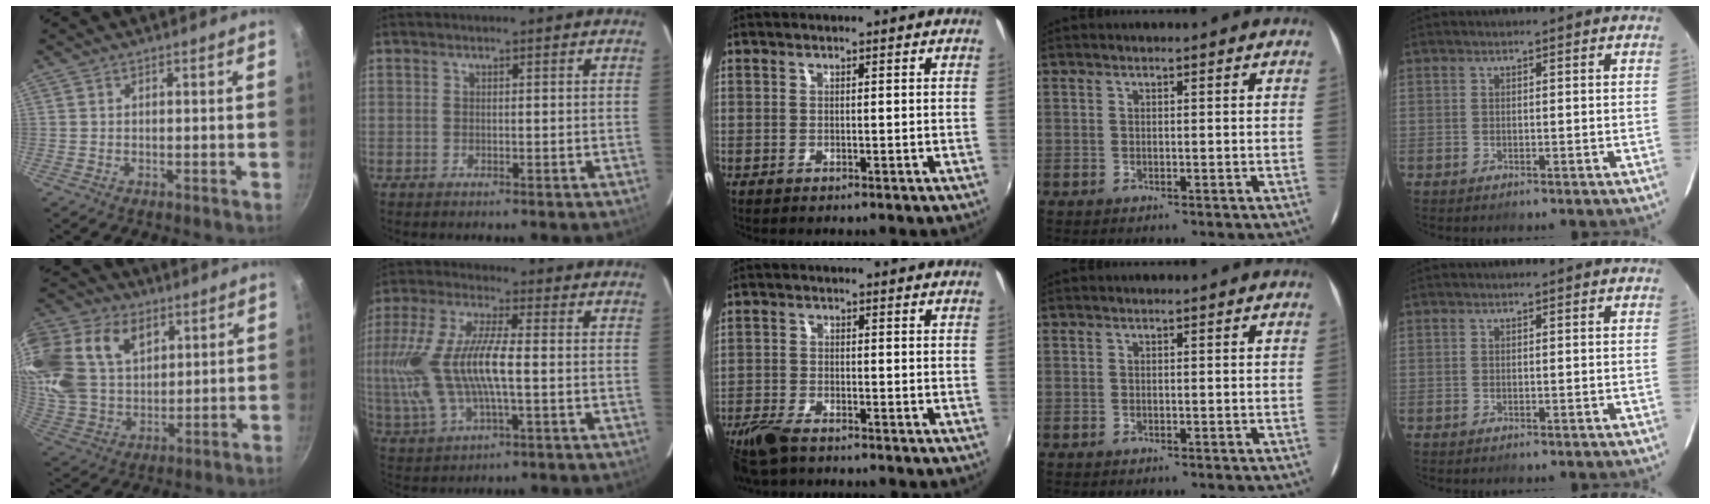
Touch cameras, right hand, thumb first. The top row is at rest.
{"thumb": {"total": 27.4, "force": [11.6, 18.6, 16.5], "torque": [-0.370, 0.024, 0.216]}, "index": {"total": 17.8, "force": [-1.3, 6.5, 16.5], "torque": [-0.337, -0.005, -0.020]}, "middle": {"total": 7.4, "force": [-5.9, 2.3, 3.8], "torque": [-0.107, -0.024, -0.117]}}